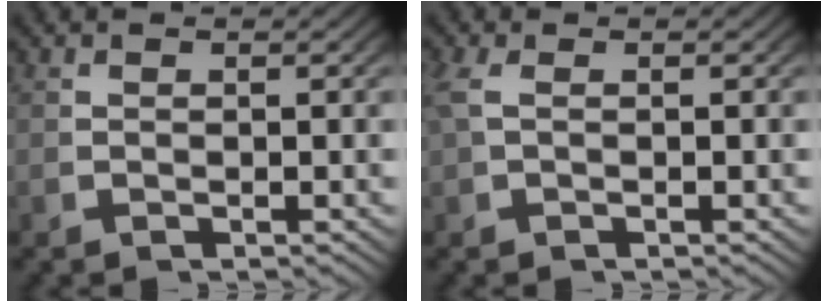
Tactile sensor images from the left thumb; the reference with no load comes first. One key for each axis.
{"total": 1.1, "fx": 0.3, "fy": 0.3, "fz": 1.0, "tx": -0.034, "ty": 0.002, "tz": 0.011}